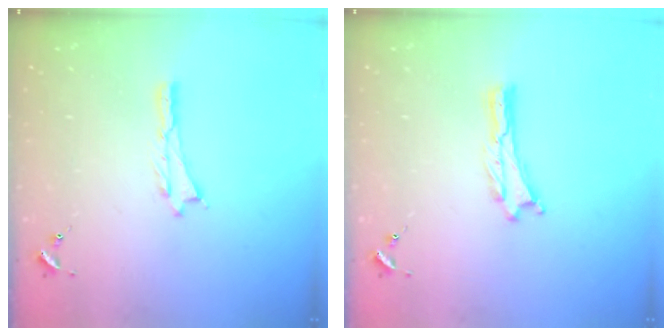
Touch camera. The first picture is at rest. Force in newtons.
{"total": 0.0}